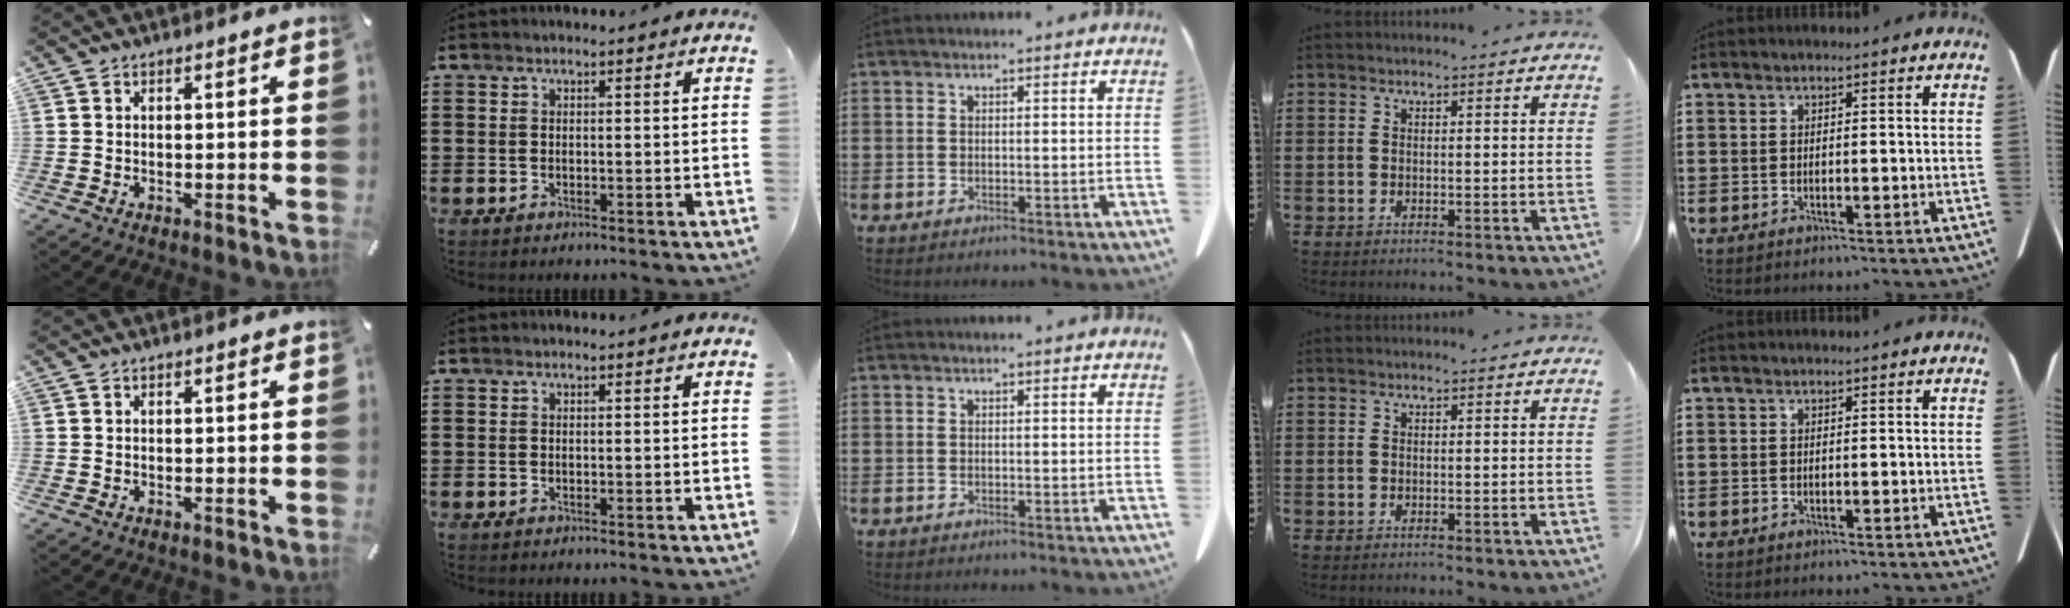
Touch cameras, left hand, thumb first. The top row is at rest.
{}